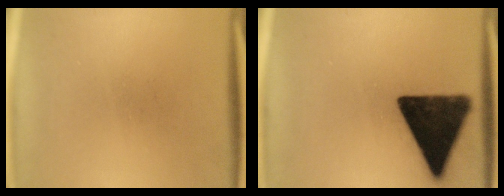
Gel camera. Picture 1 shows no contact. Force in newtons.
{"total": 16.1}